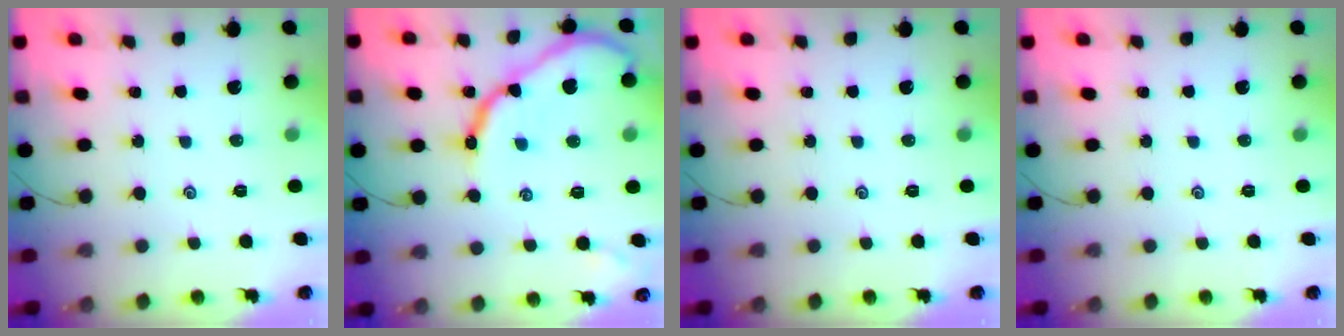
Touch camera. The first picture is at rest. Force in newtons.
{"total": 13.1, "press": 13.1, "slide": 0.7}
{"total": 0.0}
{"total": 0.0}